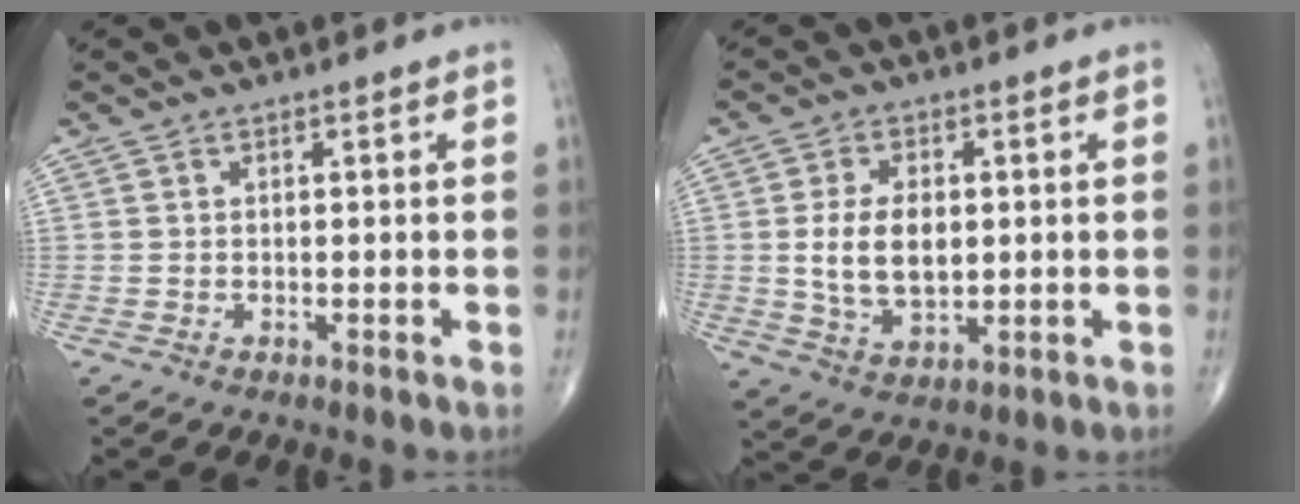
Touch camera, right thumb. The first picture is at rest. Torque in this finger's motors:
{"motor_torque": [1.14, 1.23, 0.80, -0.63, 0.22]}